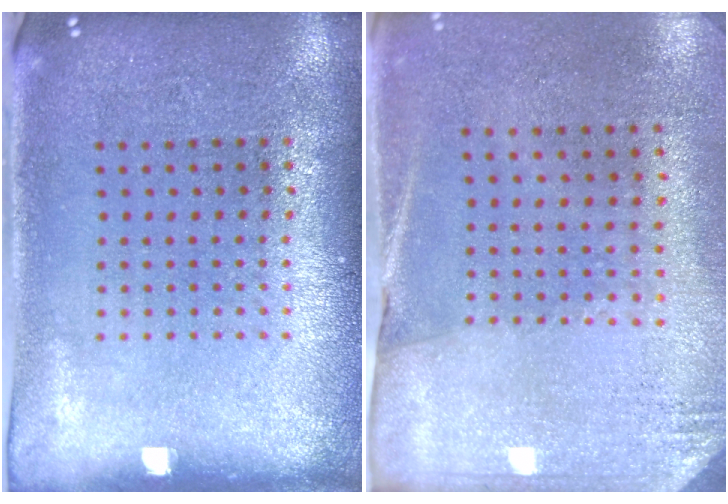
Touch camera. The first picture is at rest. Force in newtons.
{"total": 2.7, "press": 2.4, "slide": 1.3}